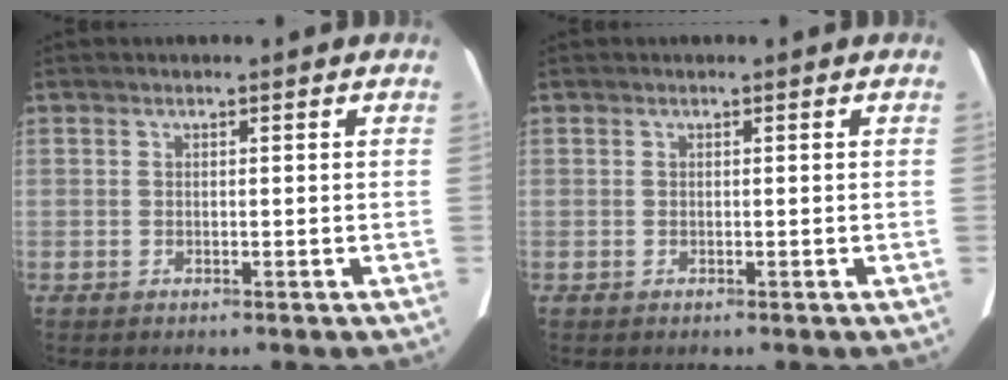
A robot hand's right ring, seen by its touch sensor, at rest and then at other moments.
{"total": 0.0}